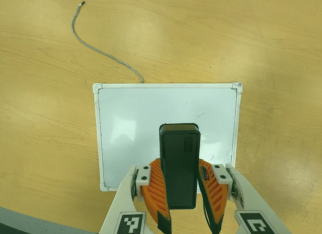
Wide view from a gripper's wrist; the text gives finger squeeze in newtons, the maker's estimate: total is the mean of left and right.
{"total": 8.4, "left": 6.9, "right": 10.0}